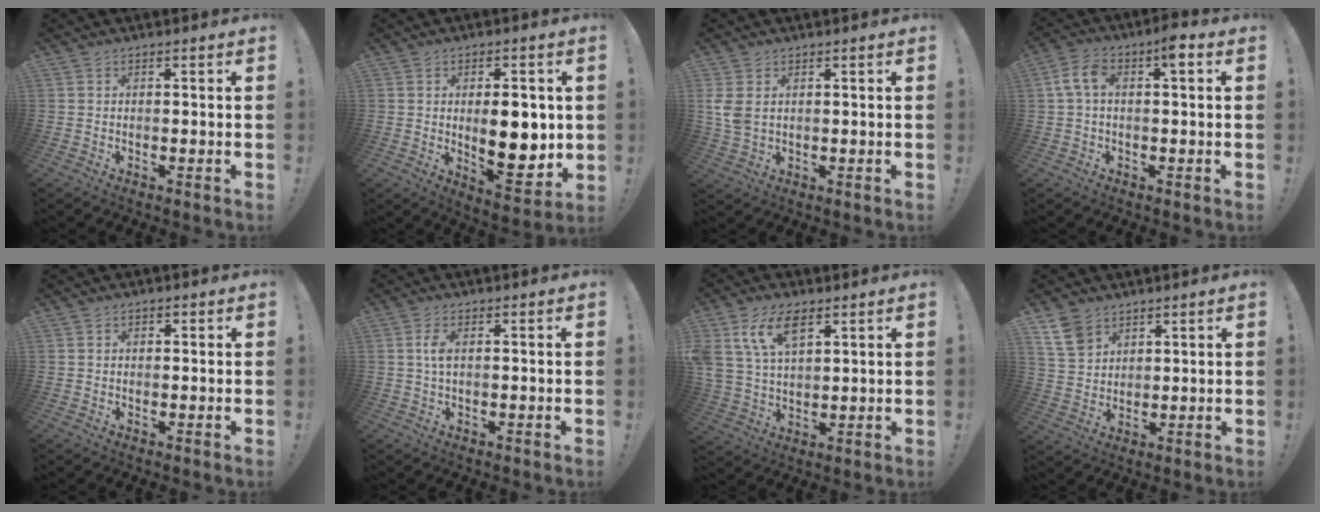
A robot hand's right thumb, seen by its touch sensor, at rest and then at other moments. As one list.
[{"total": 13.4, "force": [0.5, 6.4, 11.8], "torque": [-0.159, -0.010, 0.009]}, {"total": 5.1, "force": [1.7, 3.4, 3.4], "torque": [-0.074, -0.005, 0.032]}, {"total": 7.3, "force": [1.6, 2.9, 6.5], "torque": [-0.115, 0.012, 0.027]}, {"total": 0.8, "force": [0.1, 0.7, 0.3], "torque": [0.000, -0.001, 0.000]}, {"total": 3.3, "force": [0.3, 1.4, 3.0], "torque": [-0.061, 0.001, 0.001]}, {"total": 12.2, "force": [6.4, 6.8, 7.8], "torque": [-0.162, -0.017, 0.122]}, {"total": 8.4, "force": [5.5, 5.5, 3.1], "torque": [-0.058, -0.024, 0.112]}]